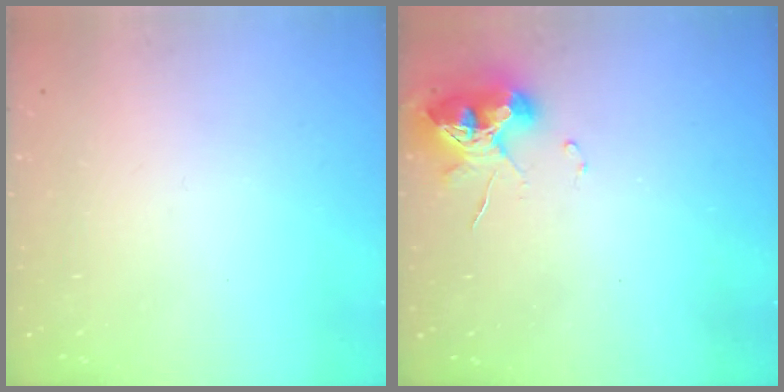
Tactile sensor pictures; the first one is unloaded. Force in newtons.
{"total": 9.3, "press": 9.3, "slide": 1.2}